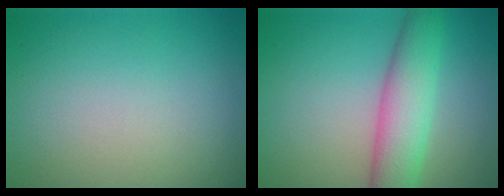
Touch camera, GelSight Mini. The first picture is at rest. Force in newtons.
{"total": 5.8, "press": 5.8, "slide": 0.2}